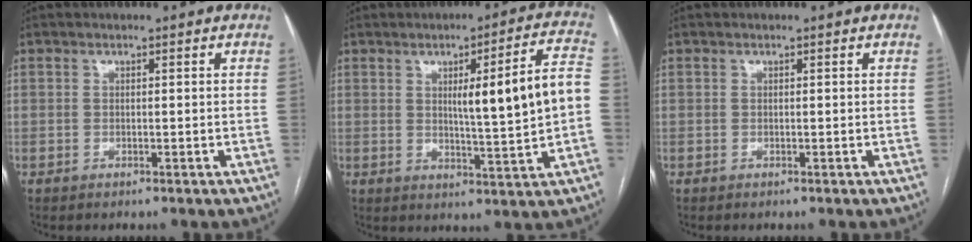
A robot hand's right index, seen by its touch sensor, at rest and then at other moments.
{"total": 11.6, "force": [0.9, -0.2, 11.6], "torque": [-0.166, 0.010, 0.017]}
{"total": 0.0}